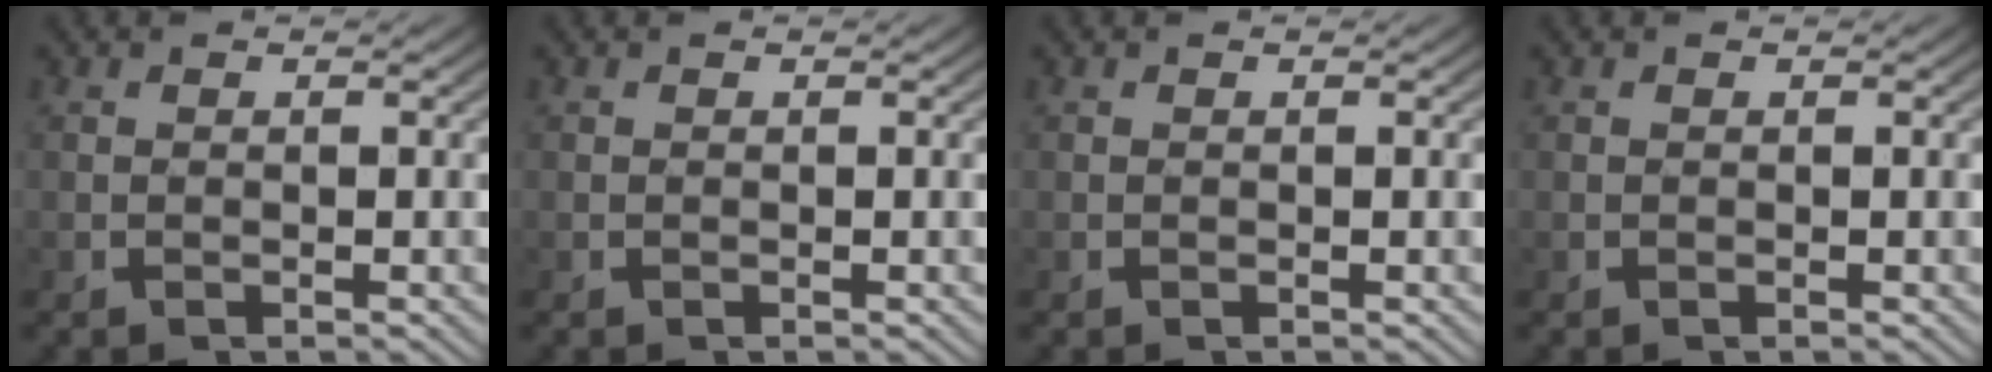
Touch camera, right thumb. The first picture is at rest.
{"total": 0.0}
{"total": 0.0}
{"total": 0.0}